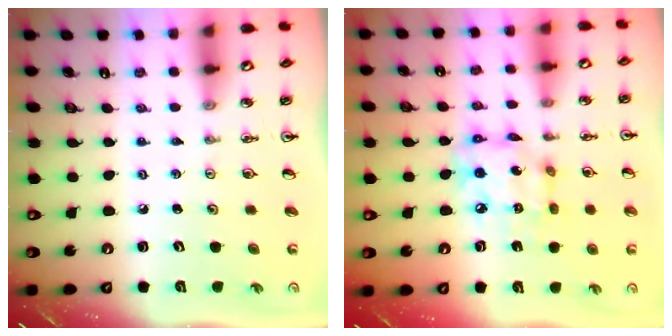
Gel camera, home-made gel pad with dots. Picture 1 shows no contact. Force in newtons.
{"total": 11.7, "press": 11.7, "slide": 0.8}